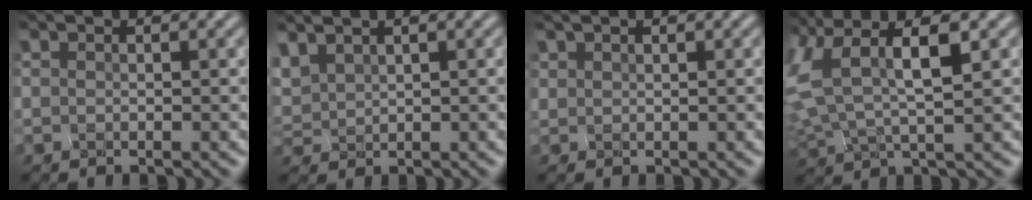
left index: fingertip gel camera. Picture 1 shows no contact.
{"total": 2.3, "force": [2.2, 0.6, 0.4], "torque": [-0.035, 0.017, 0.056]}
{"total": 1.0, "force": [1.0, -0.2, -0.2], "torque": [-0.001, -0.002, 0.025]}
{"total": 8.4, "force": [2.9, 4.0, 6.7], "torque": [-0.170, 0.010, 0.065]}